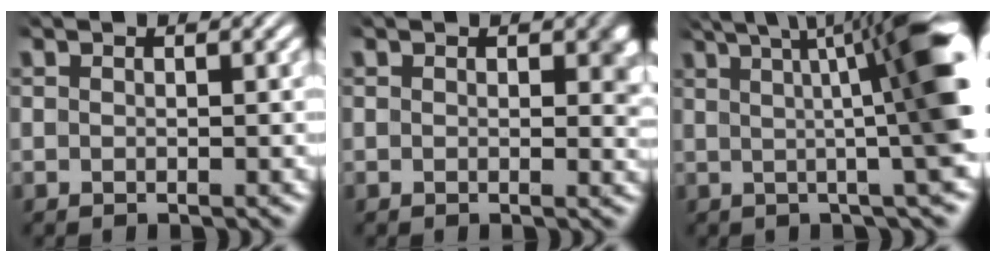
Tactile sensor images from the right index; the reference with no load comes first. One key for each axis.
{"total": 1.8, "fx": 0.3, "fy": 0.9, "fz": 1.5, "tx": -0.010, "ty": -0.007, "tz": 0.004}
{"total": 12.3, "fx": 3.6, "fy": 3.5, "fz": 11.2, "tx": -0.125, "ty": 0.024, "tz": 0.045}